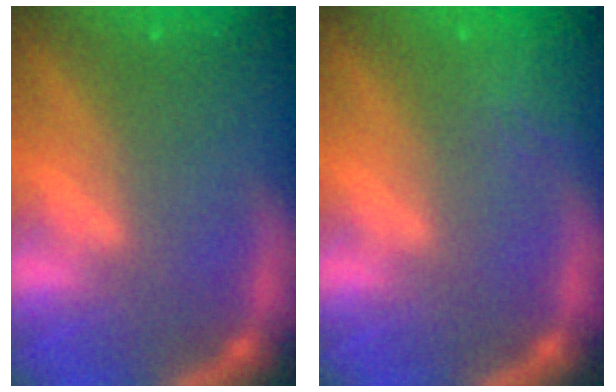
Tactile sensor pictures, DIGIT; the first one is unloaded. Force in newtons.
{"total": 2.9}